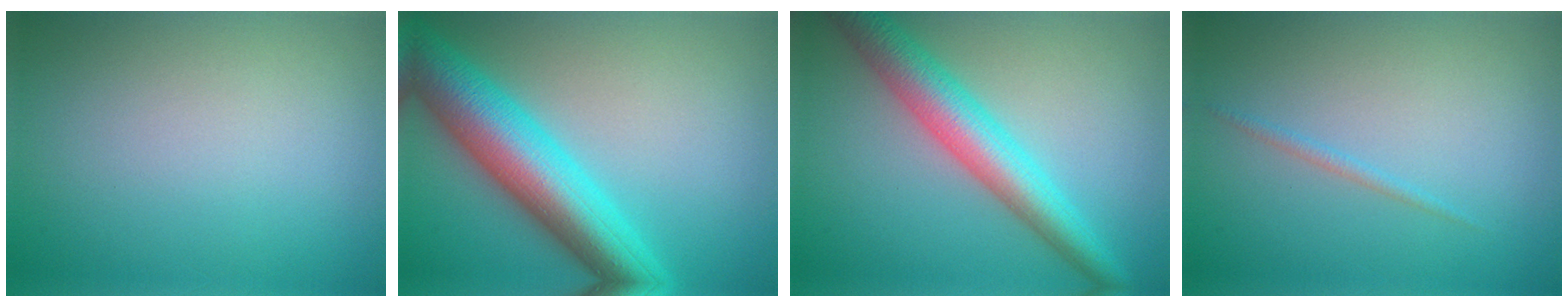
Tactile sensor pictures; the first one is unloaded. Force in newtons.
{"total": 9.4, "press": 9.4, "slide": 0.1}
{"total": 6.0, "press": 6.0, "slide": 0.1}
{"total": 0.7, "press": 0.7, "slide": 0.0}